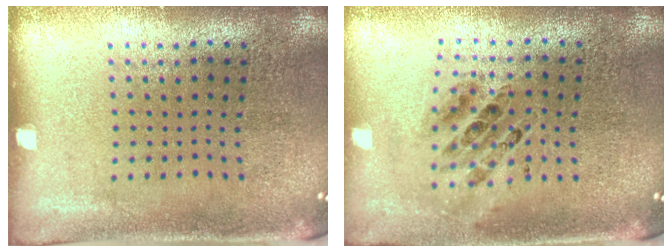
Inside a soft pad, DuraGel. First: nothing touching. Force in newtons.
{"total": 0.8, "press": 0.8, "slide": 0.1}